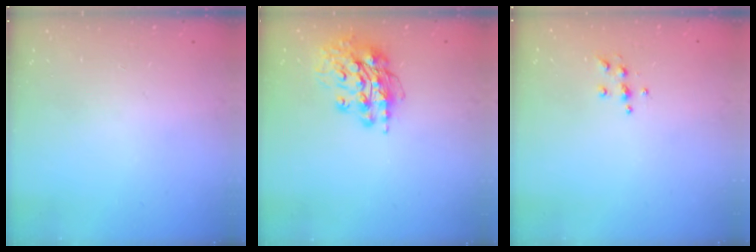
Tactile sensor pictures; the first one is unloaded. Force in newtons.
{"total": 15.0, "press": 14.9, "slide": 1.6}
{"total": 4.3, "press": 4.3, "slide": 0.6}